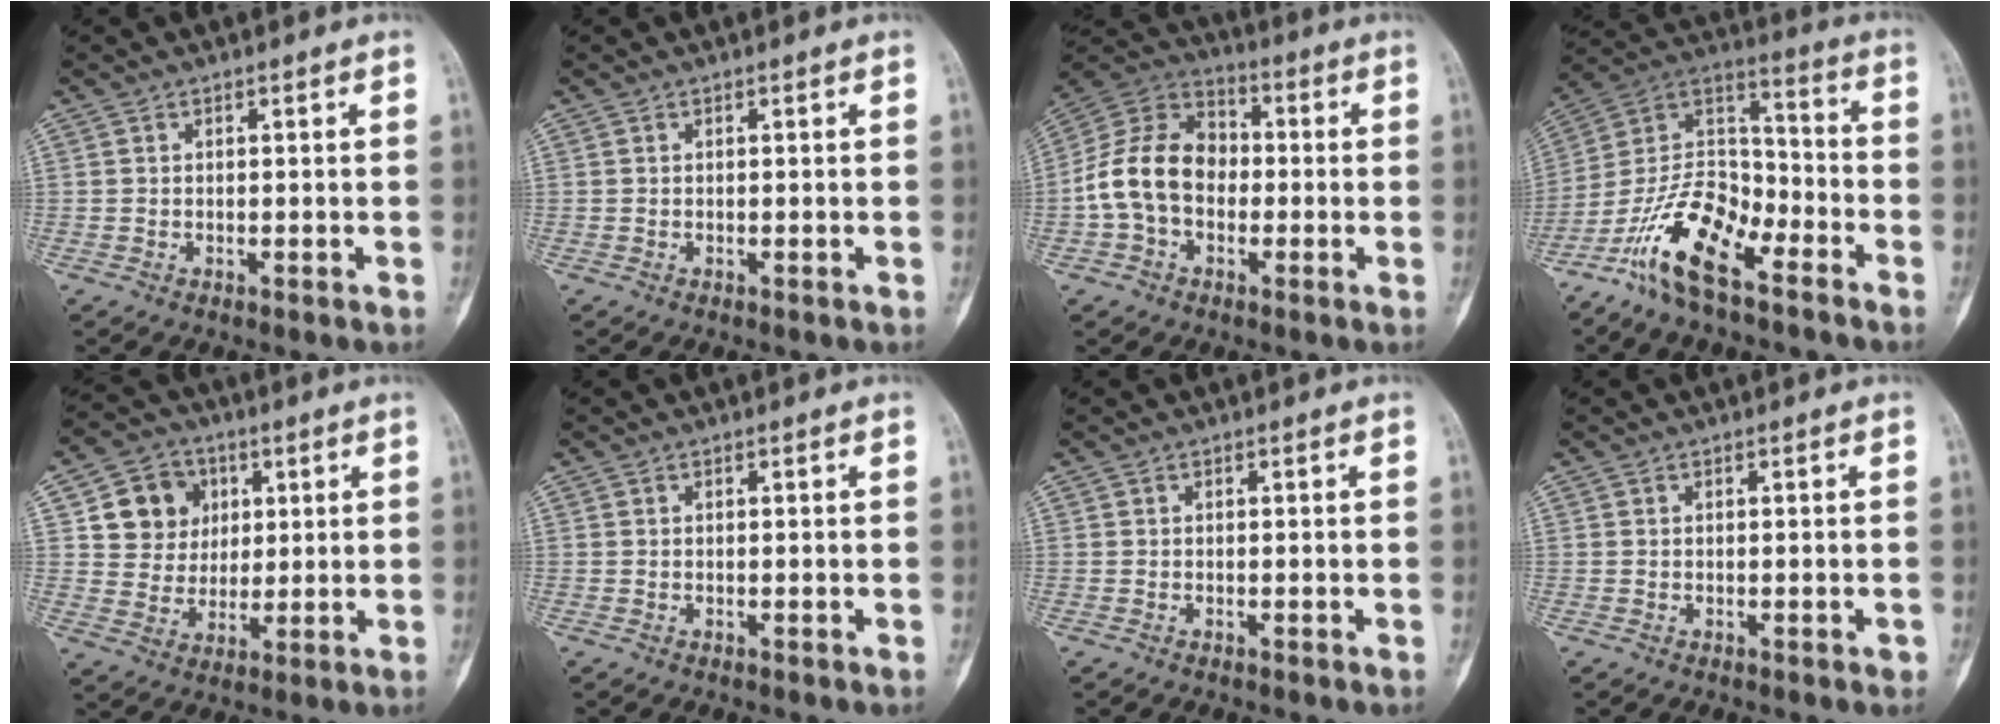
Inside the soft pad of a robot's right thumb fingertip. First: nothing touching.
{"total": 0.0}
{"total": 14.3, "force": [-1.9, 10.6, 9.5], "torque": [-0.164, 0.042, -0.045]}
{"total": 16.0, "force": [-9.9, 6.7, 10.7], "torque": [-0.188, 0.077, -0.193]}
{"total": 10.7, "force": [3.3, 9.6, 3.5], "torque": [-0.016, -0.006, 0.059]}
{"total": 0.0}
{"total": 0.0}
{"total": 0.7, "force": [-0.3, 0.3, 0.6], "torque": [-0.003, -0.001, -0.003]}